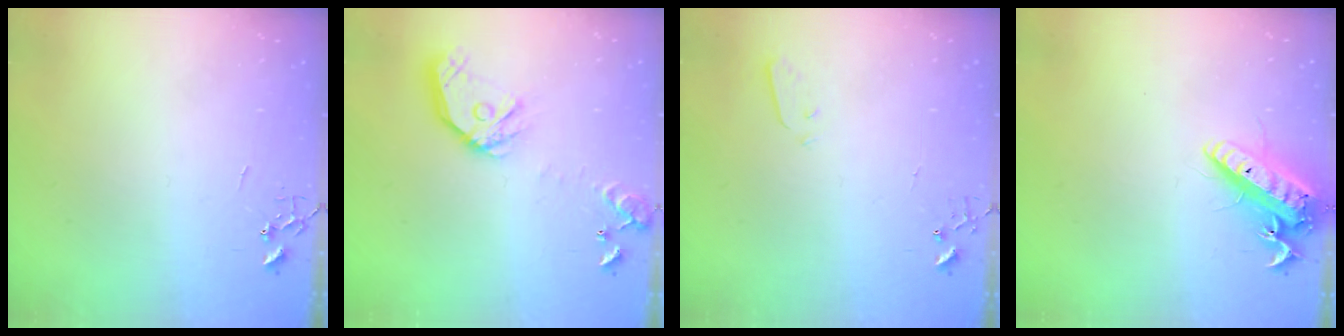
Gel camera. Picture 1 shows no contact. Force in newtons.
{"total": 16.4, "press": 16.3, "slide": 2.4}
{"total": 2.2, "press": 2.2, "slide": 0.4}
{"total": 16.3, "press": 16.0, "slide": 3.0}